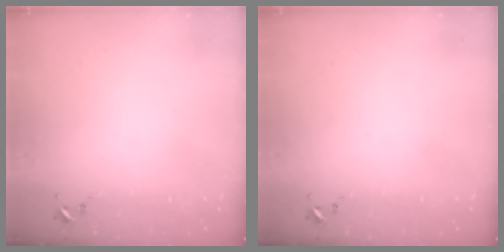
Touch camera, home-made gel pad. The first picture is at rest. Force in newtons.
{"total": 0.0}